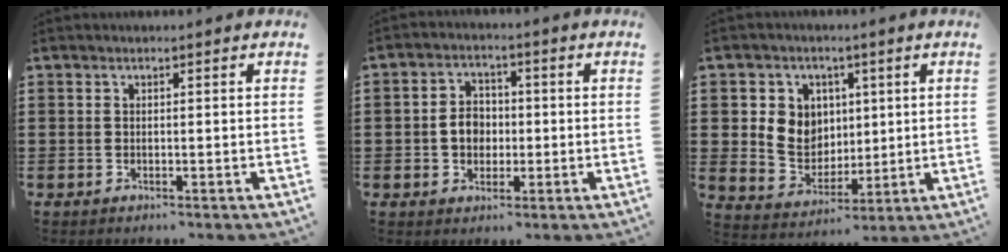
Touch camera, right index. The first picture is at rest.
{"total": 4.7, "force": [-0.5, 3.7, 2.9], "torque": [-0.062, 0.011, -0.013]}
{"total": 6.9, "force": [1.7, 6.5, 1.8], "torque": [-0.050, 0.009, 0.030]}